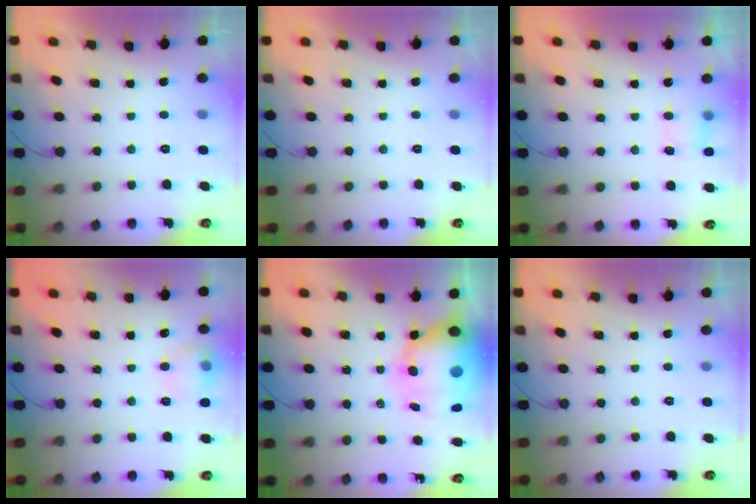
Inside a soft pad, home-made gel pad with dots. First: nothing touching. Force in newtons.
{"total": 0.0}
{"total": 4.4, "press": 4.3, "slide": 1.0}
{"total": 9.6, "press": 9.5, "slide": 1.3}
{"total": 18.2, "press": 17.7, "slide": 4.4}
{"total": 0.0}